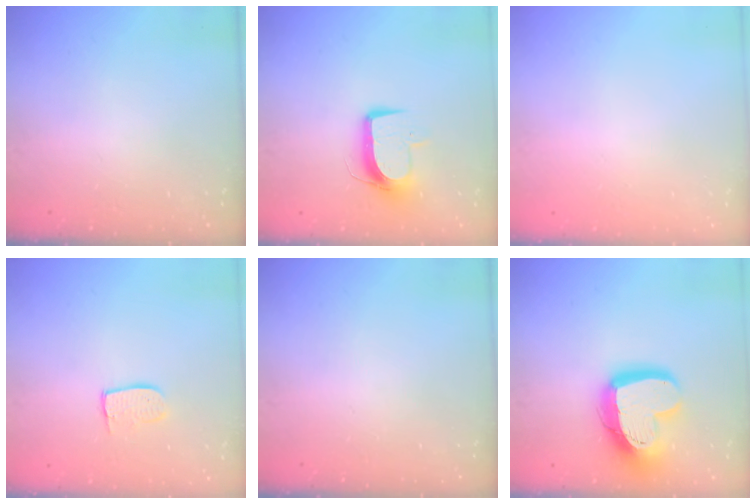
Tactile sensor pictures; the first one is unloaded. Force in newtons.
{"total": 9.5, "press": 9.5, "slide": 0.9}
{"total": 0.0}
{"total": 6.3, "press": 6.3, "slide": 0.5}
{"total": 0.0}
{"total": 18.8, "press": 18.7, "slide": 1.8}